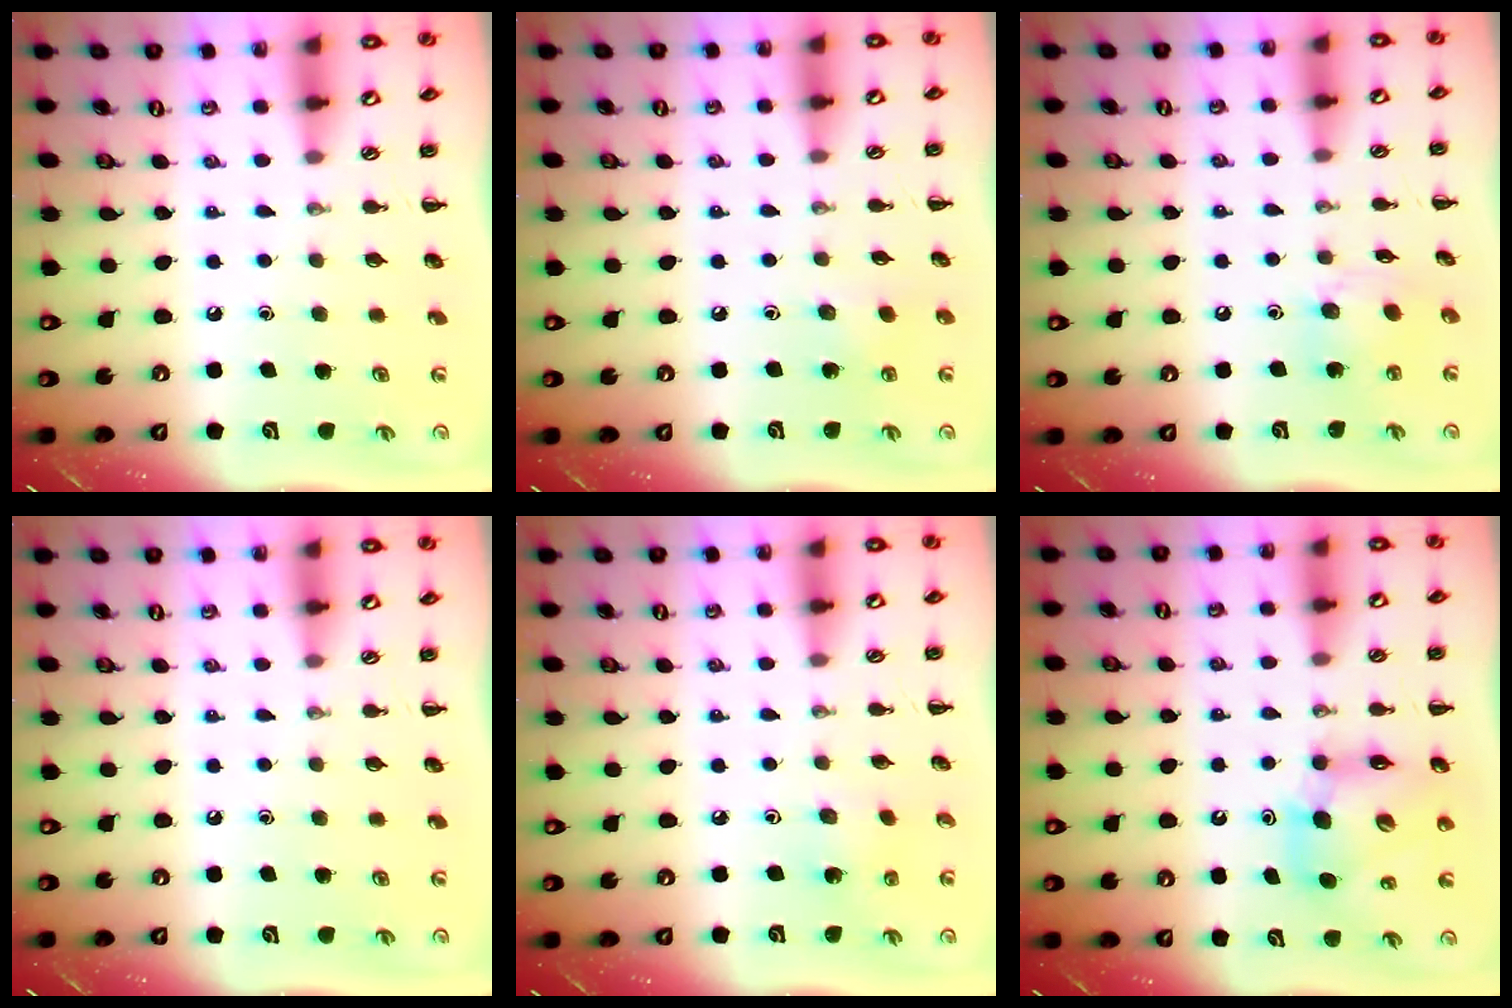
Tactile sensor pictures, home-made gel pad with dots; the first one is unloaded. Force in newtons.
{"total": 6.3, "press": 6.0, "slide": 1.7}
{"total": 8.6, "press": 8.6, "slide": 0.7}
{"total": 0.0}
{"total": 2.1, "press": 2.0, "slide": 0.7}
{"total": 10.2, "press": 9.8, "slide": 2.8}